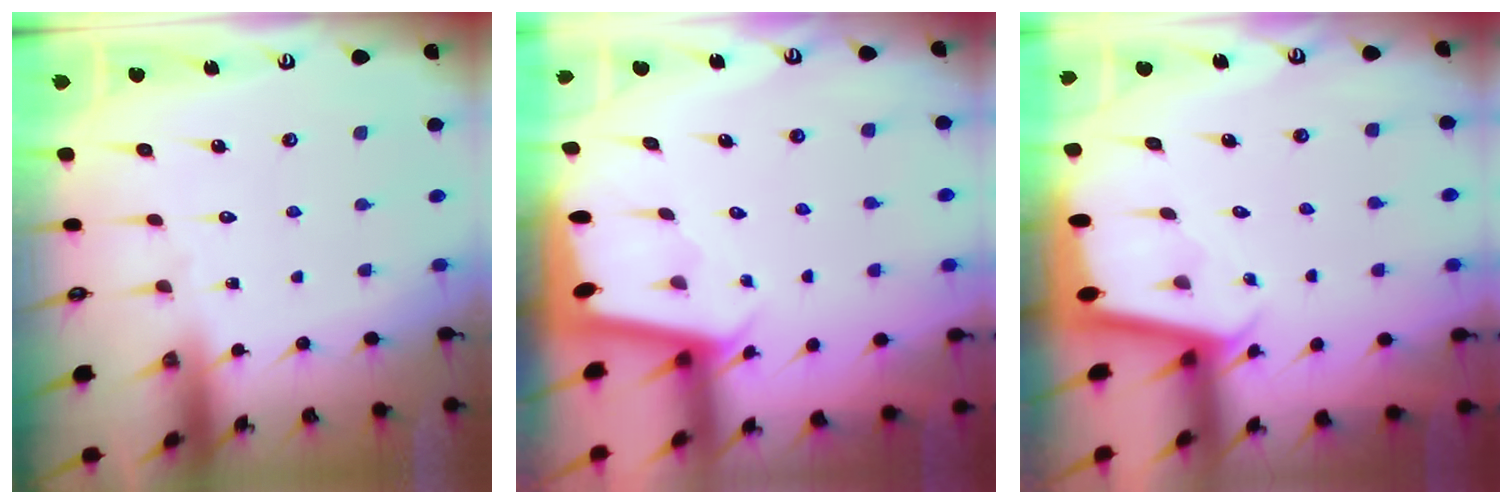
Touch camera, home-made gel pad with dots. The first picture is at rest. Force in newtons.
{"total": 1.9, "press": 1.9, "slide": 0.1}
{"total": 2.0, "press": 2.0, "slide": 0.1}